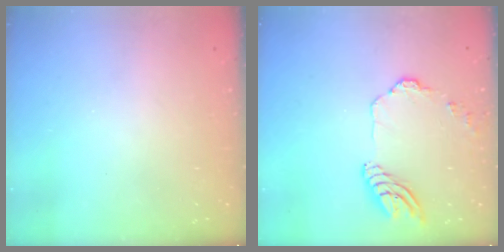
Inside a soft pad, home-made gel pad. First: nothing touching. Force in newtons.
{"total": 12.0, "press": 11.9, "slide": 1.5}